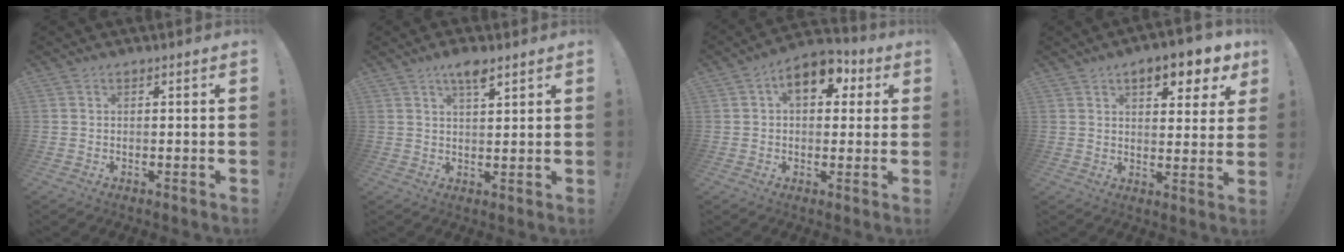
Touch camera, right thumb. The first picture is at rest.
{"total": 4.7, "force": [3.2, 1.1, 3.3], "torque": [-0.053, -0.017, 0.050]}
{"total": 10.5, "force": [3.8, 6.6, 7.2], "torque": [-0.101, -0.007, 0.066]}
{"total": 9.4, "force": [5.4, 4.0, 6.5], "torque": [-0.079, -0.029, 0.091]}